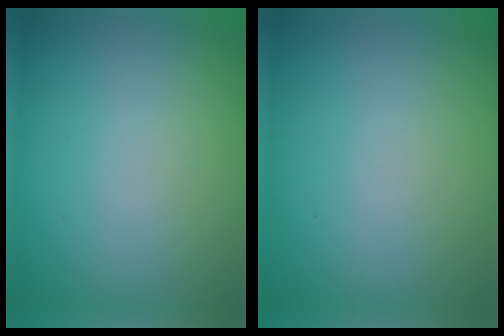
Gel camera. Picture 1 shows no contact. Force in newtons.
{"total": 0.0}